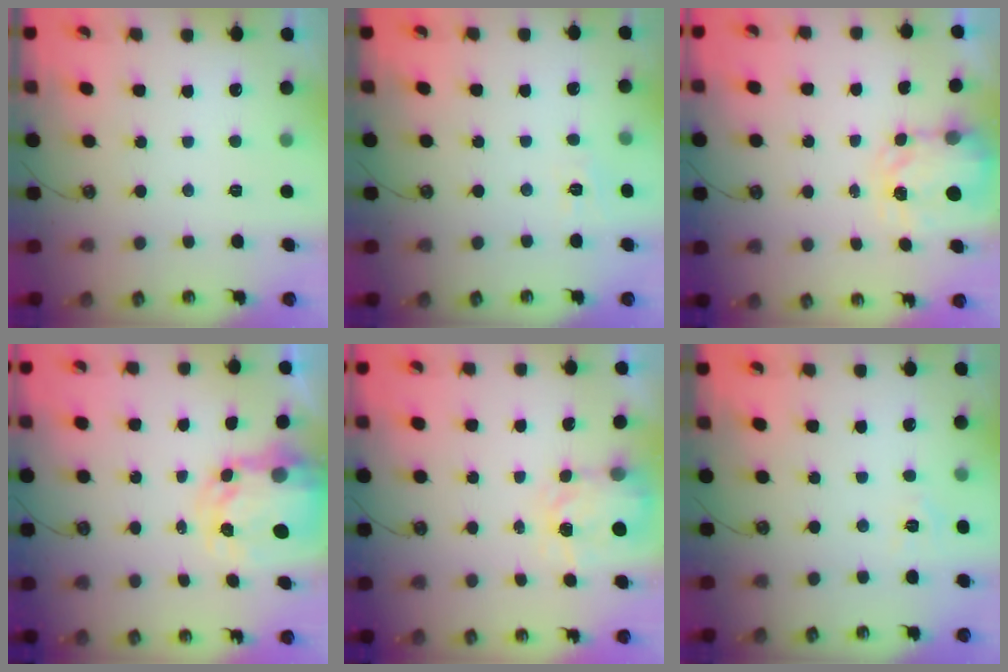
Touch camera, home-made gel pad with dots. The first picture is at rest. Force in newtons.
{"total": 3.7, "press": 3.7, "slide": 0.5}
{"total": 3.8, "press": 3.8, "slide": 0.5}
{"total": 6.0, "press": 5.9, "slide": 0.5}
{"total": 3.8, "press": 3.8, "slide": 0.6}
{"total": 3.9, "press": 3.9, "slide": 0.5}